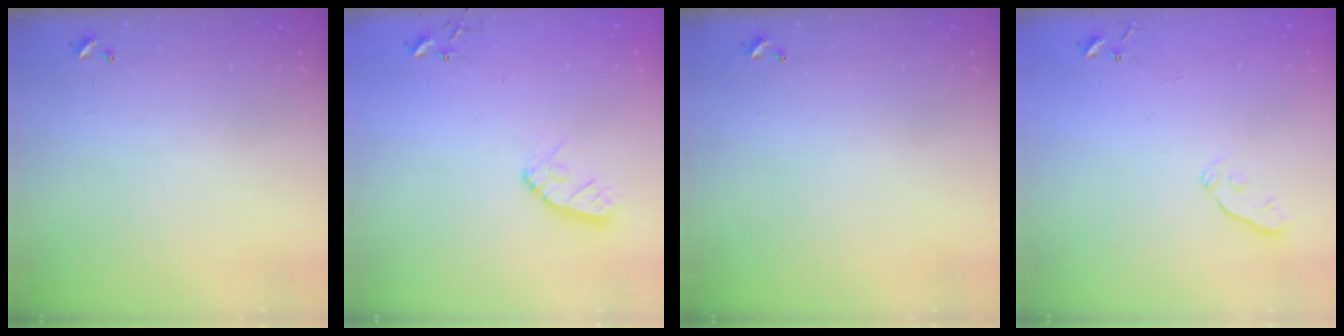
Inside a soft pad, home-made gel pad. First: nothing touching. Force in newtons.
{"total": 9.0, "press": 8.9, "slide": 0.8}
{"total": 0.0}
{"total": 4.1, "press": 4.0, "slide": 0.6}